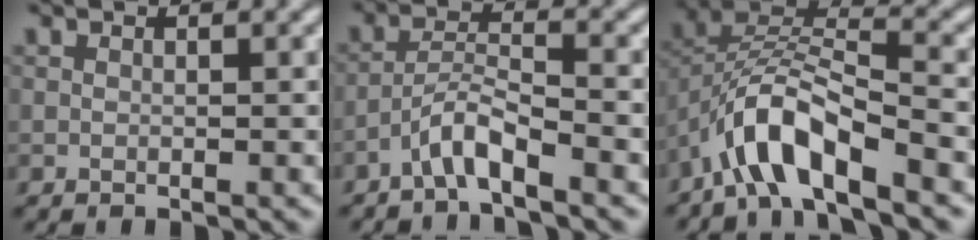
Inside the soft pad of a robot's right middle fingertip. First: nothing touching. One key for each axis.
{"total": 3.0, "fx": -2.4, "fy": 0.2, "fz": 1.8, "tx": -0.034, "ty": 0.013, "tz": -0.051}
{"total": 6.8, "fx": -4.4, "fy": 2.2, "fz": 4.7, "tx": -0.084, "ty": 0.008, "tz": -0.085}